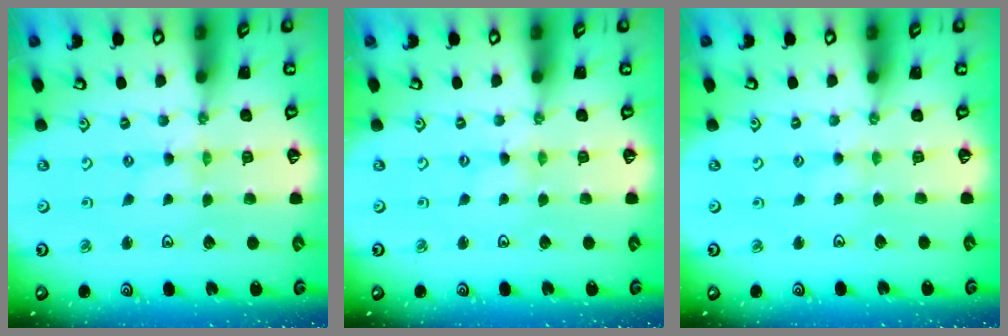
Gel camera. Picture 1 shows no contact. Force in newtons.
{"total": 0.0}
{"total": 2.8, "press": 2.7, "slide": 0.4}